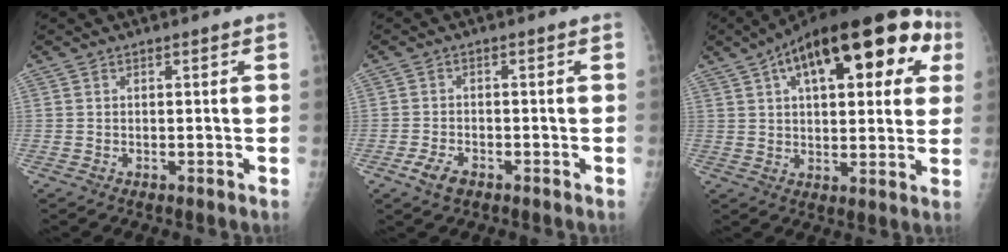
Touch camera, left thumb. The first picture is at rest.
{"total": 3.6, "force": [-2.0, 2.1, 2.2], "torque": [-0.044, 0.003, -0.036]}
{"total": 25.3, "force": [9.9, 11.3, 20.3], "torque": [-0.277, 0.031, 0.139]}